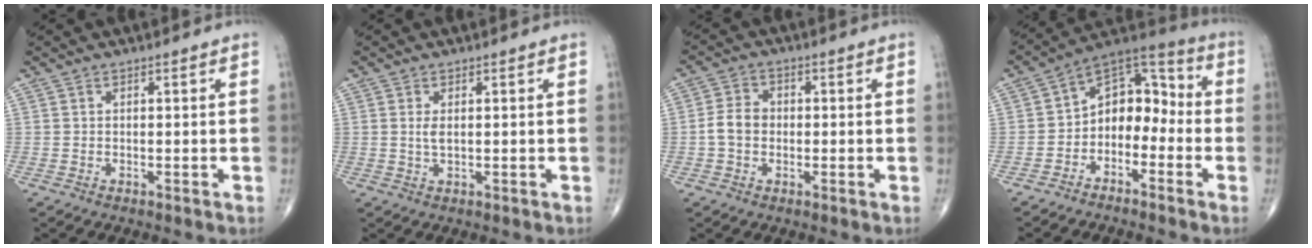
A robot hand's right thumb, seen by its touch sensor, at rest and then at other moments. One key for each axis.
{"total": 1.8, "fx": 0.3, "fy": 0.8, "fz": 1.6, "tx": -0.034, "ty": -0.001, "tz": 0.008}
{"total": 4.7, "fx": -0.6, "fy": 3.7, "fz": 2.8, "tx": -0.050, "ty": 0.015, "tz": -0.018}
{"total": 11.1, "fx": -2.9, "fy": 7.8, "fz": 7.3, "tx": -0.075, "ty": 0.066, "tz": -0.068}